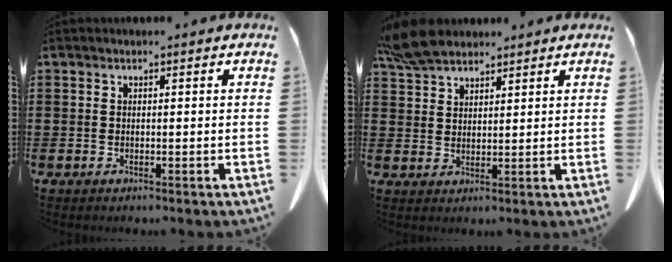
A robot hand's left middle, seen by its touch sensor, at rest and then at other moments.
{"total": 6.3, "force": [5.4, 2.0, 2.7], "torque": [-0.070, 0.000, 0.104]}